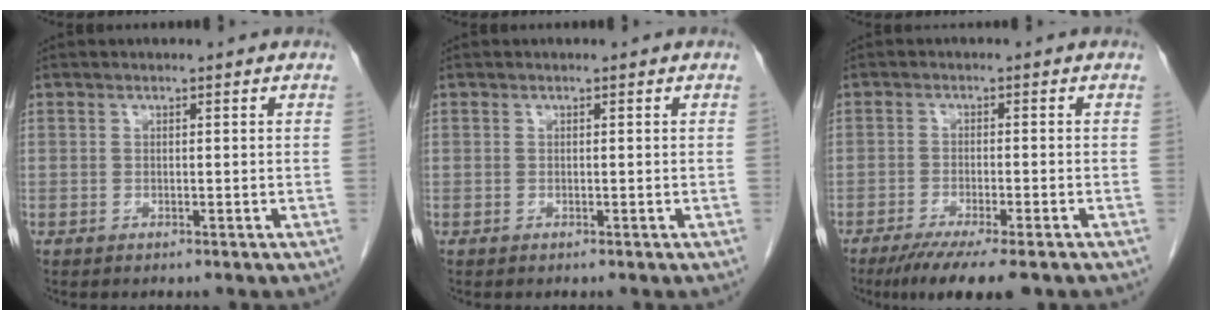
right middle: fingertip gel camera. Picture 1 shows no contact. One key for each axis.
{"total": 0.0}
{"total": 9.3, "fx": -6.9, "fy": 1.1, "fz": 6.2, "tx": -0.088, "ty": -0.019, "tz": -0.104}